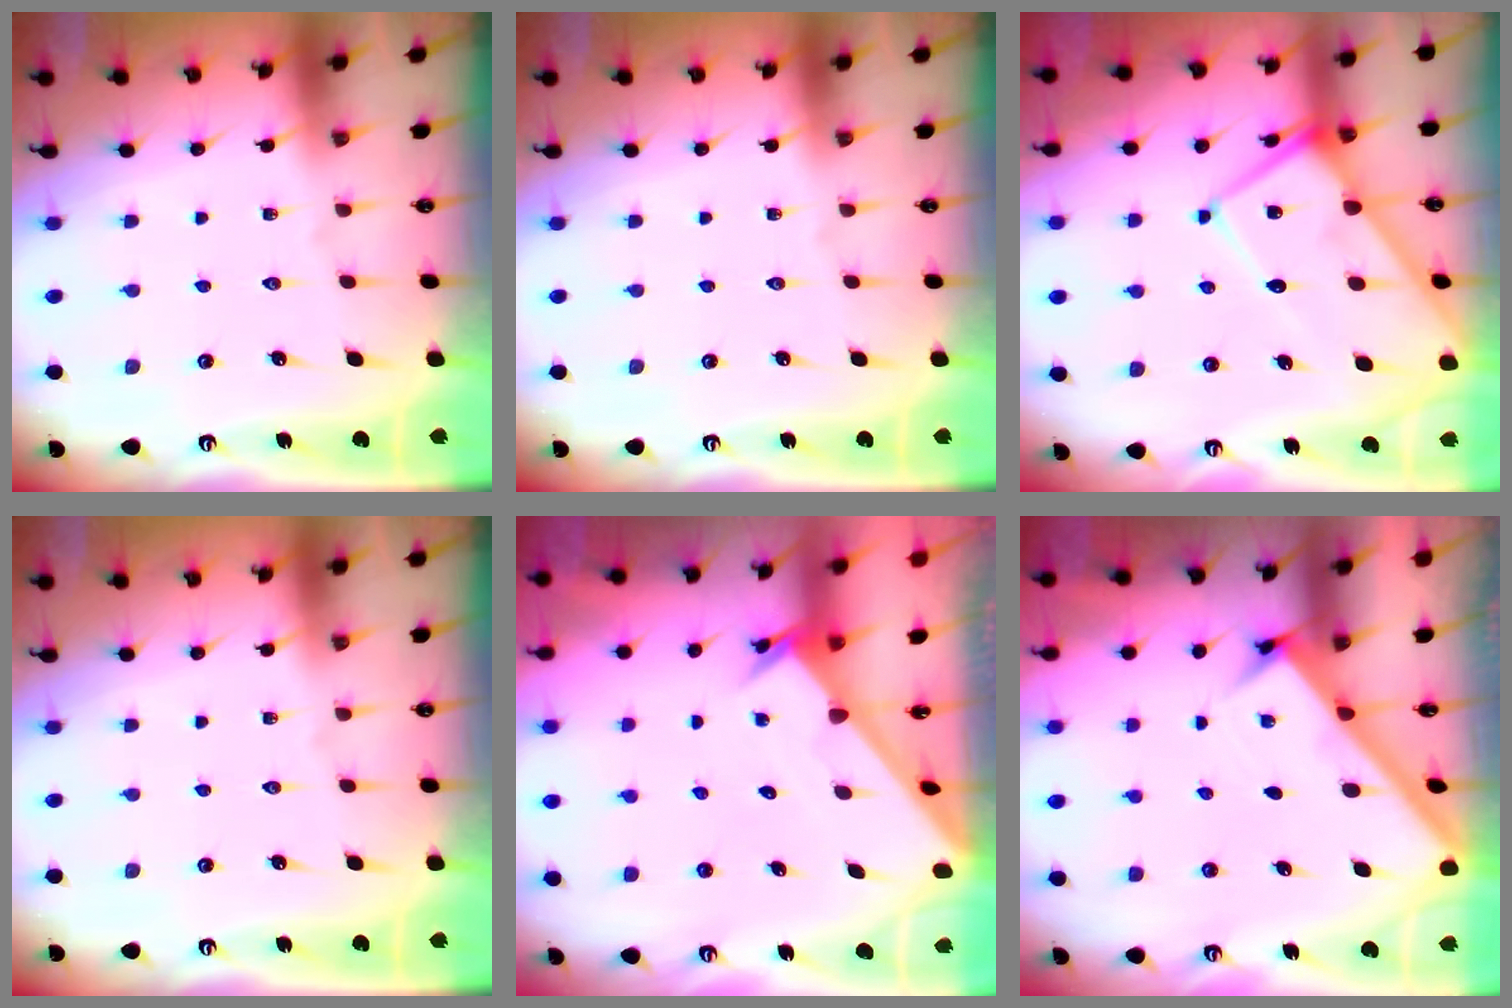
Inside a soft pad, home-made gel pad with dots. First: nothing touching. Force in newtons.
{"total": 0.0}
{"total": 12.5, "press": 12.4, "slide": 1.3}
{"total": 0.0}
{"total": 2.4, "press": 2.4, "slide": 0.2}
{"total": 2.6, "press": 2.6, "slide": 0.3}